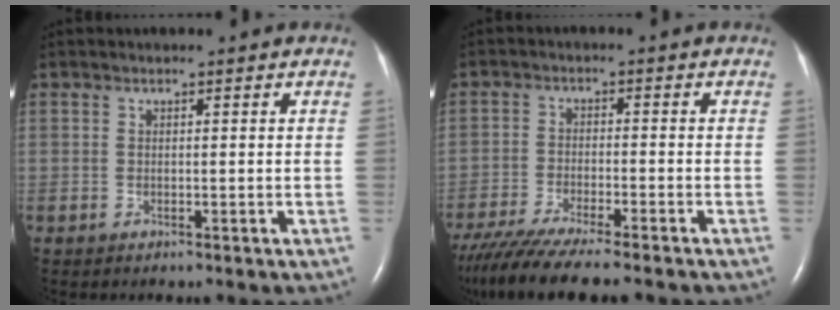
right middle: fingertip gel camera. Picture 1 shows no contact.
{"total": 12.8, "force": [-10.8, 0.8, 6.9], "torque": [-0.117, -0.032, -0.174]}